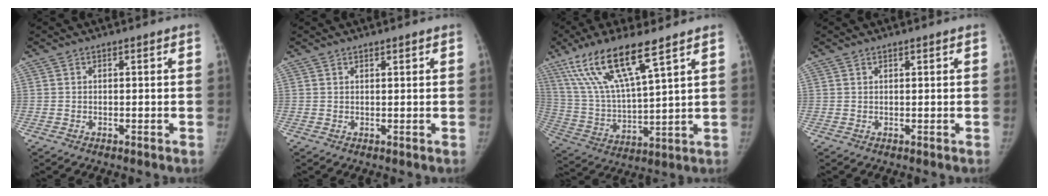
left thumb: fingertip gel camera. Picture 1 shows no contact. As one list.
[{"total": 0.8, "force": [0.7, 0.2, 0.5], "torque": [-0.006, -0.003, 0.012]}, {"total": 17.0, "force": [10.3, 3.4, 13.1], "torque": [-0.264, -0.036, 0.207]}, {"total": 0.6, "force": [0.4, 0.1, 0.3], "torque": [-0.006, -0.002, 0.008]}]